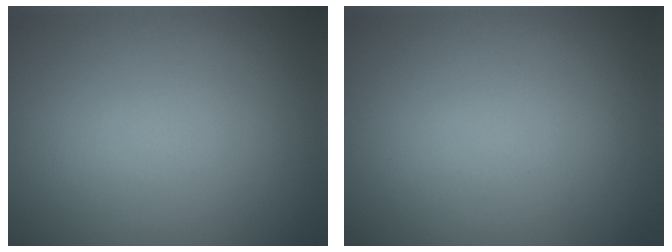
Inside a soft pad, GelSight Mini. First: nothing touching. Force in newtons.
{"total": 0.0}